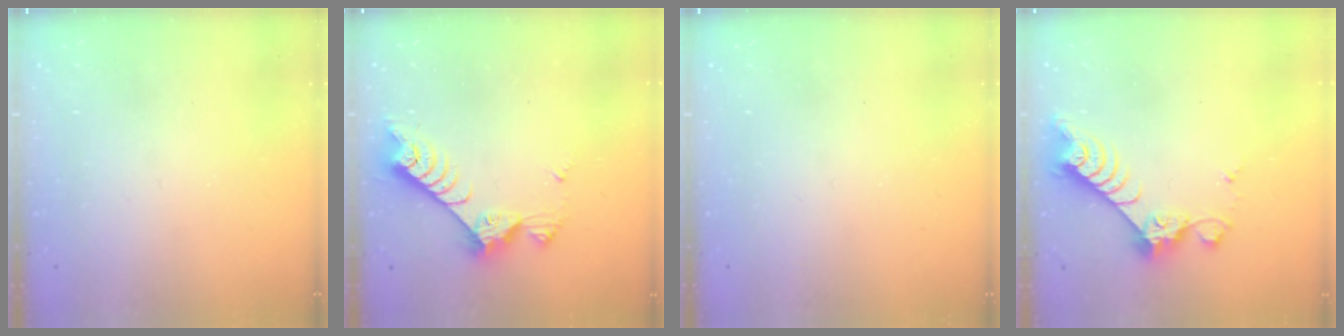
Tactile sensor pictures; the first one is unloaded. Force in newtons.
{"total": 7.7, "press": 7.6, "slide": 1.2}
{"total": 0.0}
{"total": 8.1, "press": 8.1, "slide": 0.7}